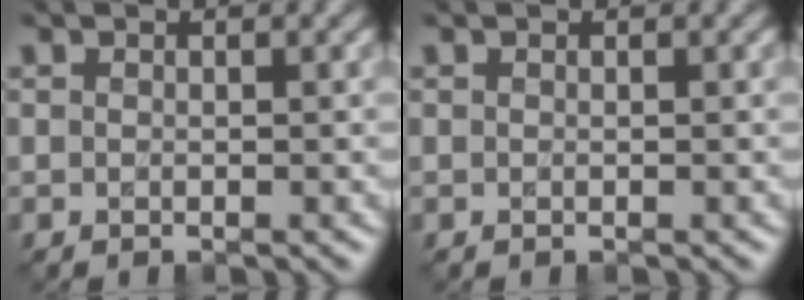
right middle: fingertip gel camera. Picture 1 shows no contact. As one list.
[{"total": 0.0}]